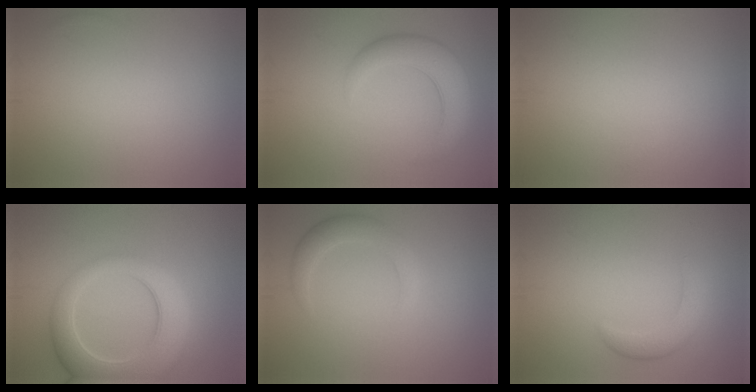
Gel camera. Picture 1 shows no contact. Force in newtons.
{"total": 4.6, "press": 4.5, "slide": 0.2}
{"total": 0.0}
{"total": 7.8, "press": 7.8, "slide": 0.7}
{"total": 2.5, "press": 2.5, "slide": 0.1}
{"total": 2.7, "press": 2.6, "slide": 0.2}